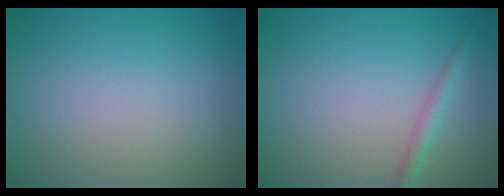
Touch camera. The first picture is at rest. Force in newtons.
{"total": 1.5, "press": 1.5, "slide": 0.0}